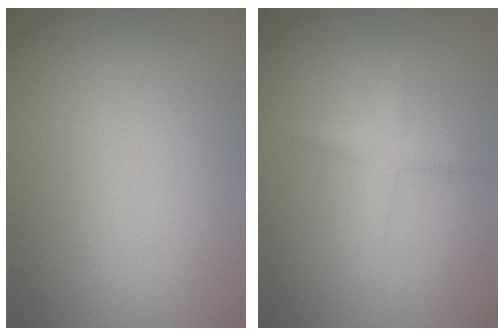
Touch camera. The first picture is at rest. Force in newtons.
{"total": 1.6, "press": 1.6, "slide": 0.0}